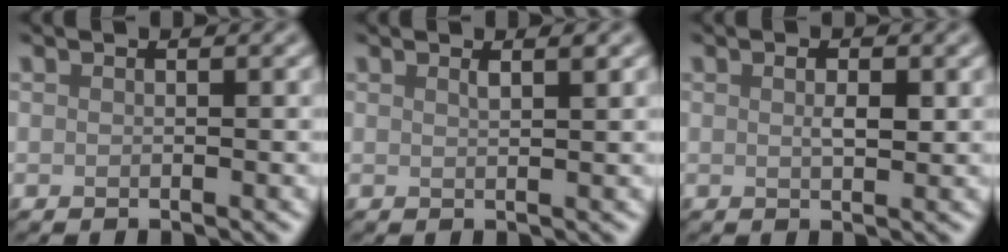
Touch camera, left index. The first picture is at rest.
{"total": 1.1, "force": [0.7, 0.2, 0.8], "torque": [-0.009, 0.001, 0.010]}
{"total": 1.7, "force": [0.4, 0.6, 1.5], "torque": [-0.027, -0.002, 0.008]}